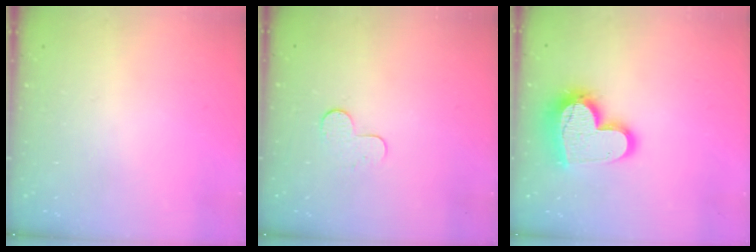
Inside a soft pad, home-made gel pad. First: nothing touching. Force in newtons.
{"total": 5.0, "press": 5.0, "slide": 0.5}
{"total": 17.9, "press": 17.9, "slide": 1.5}